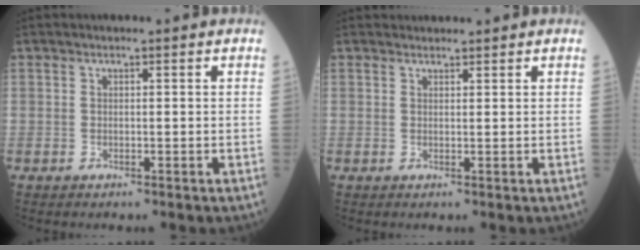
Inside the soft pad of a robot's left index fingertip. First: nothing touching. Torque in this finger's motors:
{"motor_torque": [0.10, 0.02, -0.12, 0.00]}